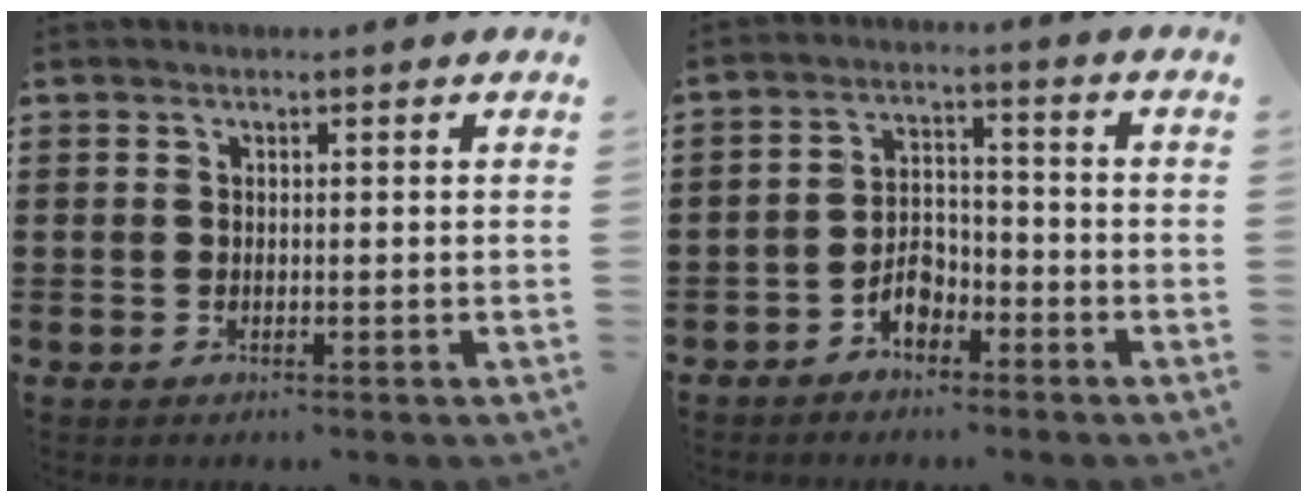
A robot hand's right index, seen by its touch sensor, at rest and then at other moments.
{"total": 4.5, "force": [-2.9, 2.5, 2.4], "torque": [-0.042, 0.011, -0.055]}